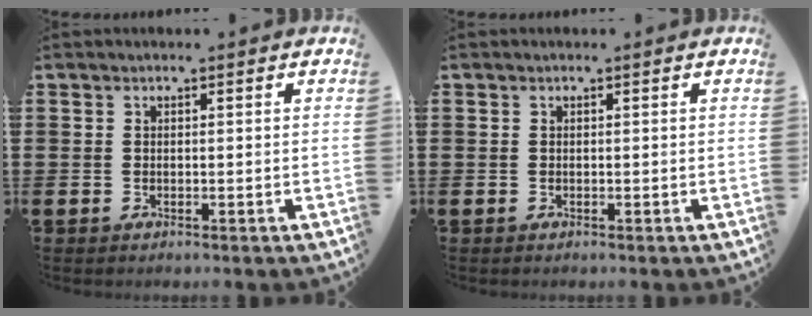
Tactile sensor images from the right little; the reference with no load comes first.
{"total": 0.0}